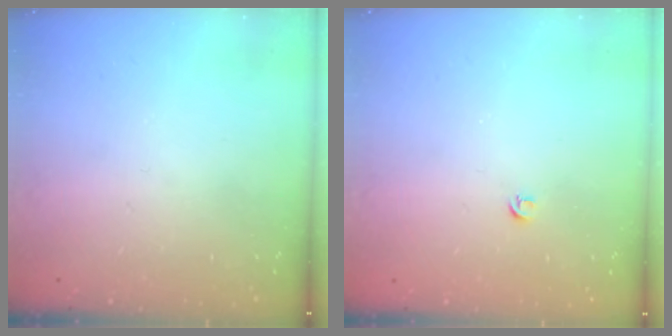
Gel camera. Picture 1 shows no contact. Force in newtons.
{"total": 3.4, "press": 3.3, "slide": 0.6}